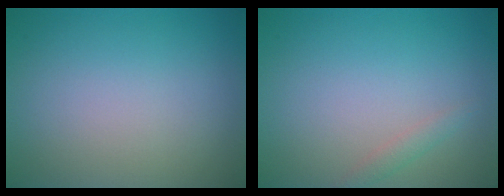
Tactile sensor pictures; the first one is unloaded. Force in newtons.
{"total": 1.0, "press": 1.0, "slide": 0.0}